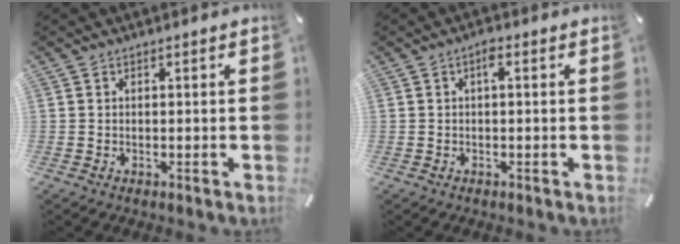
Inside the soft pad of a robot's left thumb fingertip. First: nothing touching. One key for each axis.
{"total": 2.2, "fx": 0.3, "fy": 0.7, "fz": 2.0, "tx": -0.042, "ty": 0.008, "tz": 0.003}